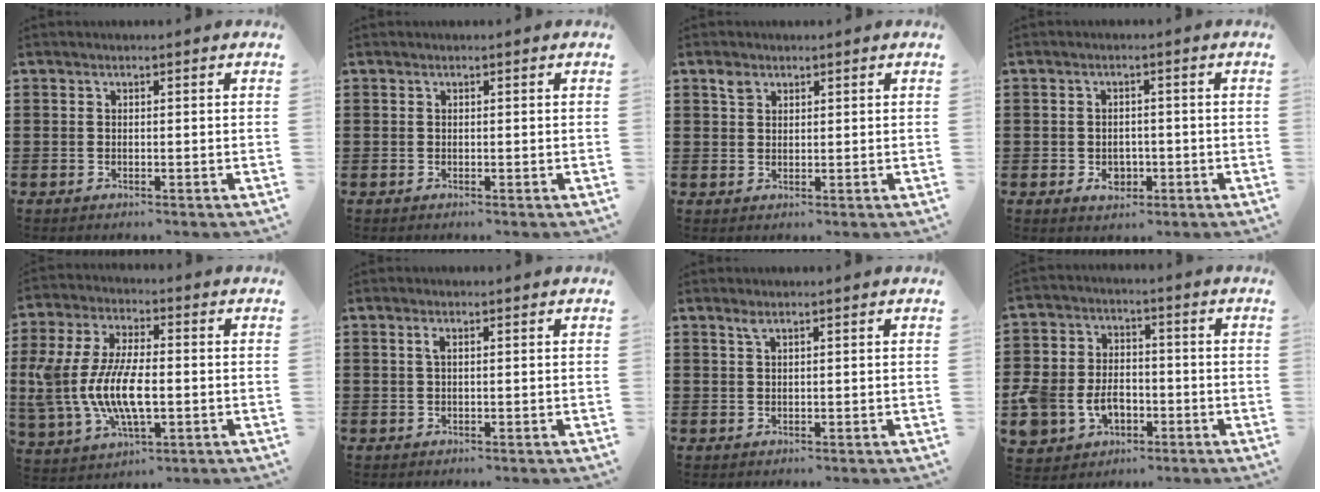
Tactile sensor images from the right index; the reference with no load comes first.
{"total": 0.0}
{"total": 1.8, "force": [1.2, 1.1, 0.6], "torque": [-0.016, 0.002, 0.025]}
{"total": 2.9, "force": [-0.9, 2.1, 1.8], "torque": [-0.037, 0.000, -0.017]}
{"total": 11.5, "force": [-1.4, 5.4, 10.1], "torque": [-0.238, -0.014, -0.030]}
{"total": 1.1, "force": [0.3, 0.2, 1.1], "torque": [-0.022, 0.003, 0.005]}
{"total": 1.1, "force": [0.7, 0.2, 0.8], "torque": [-0.017, 0.002, 0.013]}
{"total": 7.7, "force": [-2.3, 6.2, 3.9], "torque": [-0.111, 0.013, -0.042]}